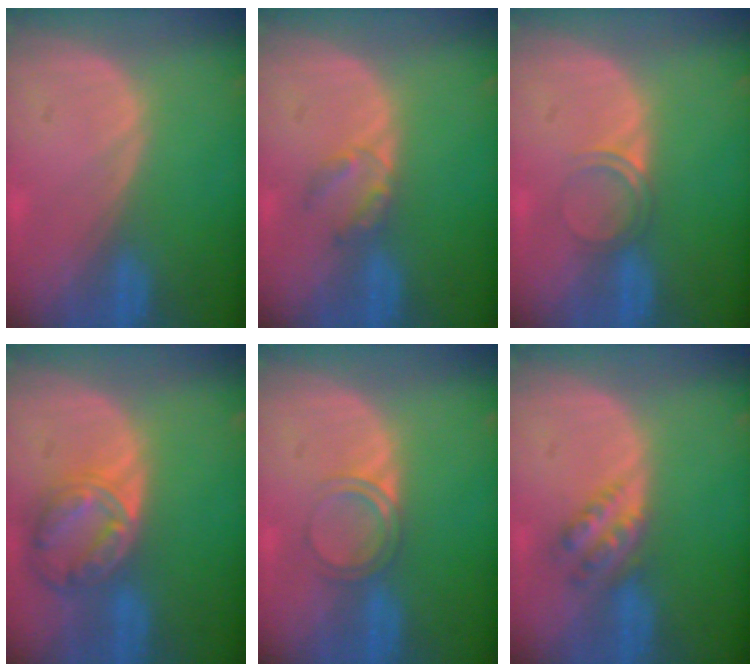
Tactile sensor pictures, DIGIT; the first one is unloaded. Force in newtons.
{"total": 2.8, "press": 2.8, "slide": 0.3}
{"total": 2.5, "press": 2.1, "slide": 1.2}
{"total": 8.2, "press": 7.0, "slide": 4.3}
{"total": 3.0, "press": 3.0, "slide": 0.3}
{"total": 4.5, "press": 4.0, "slide": 2.0}